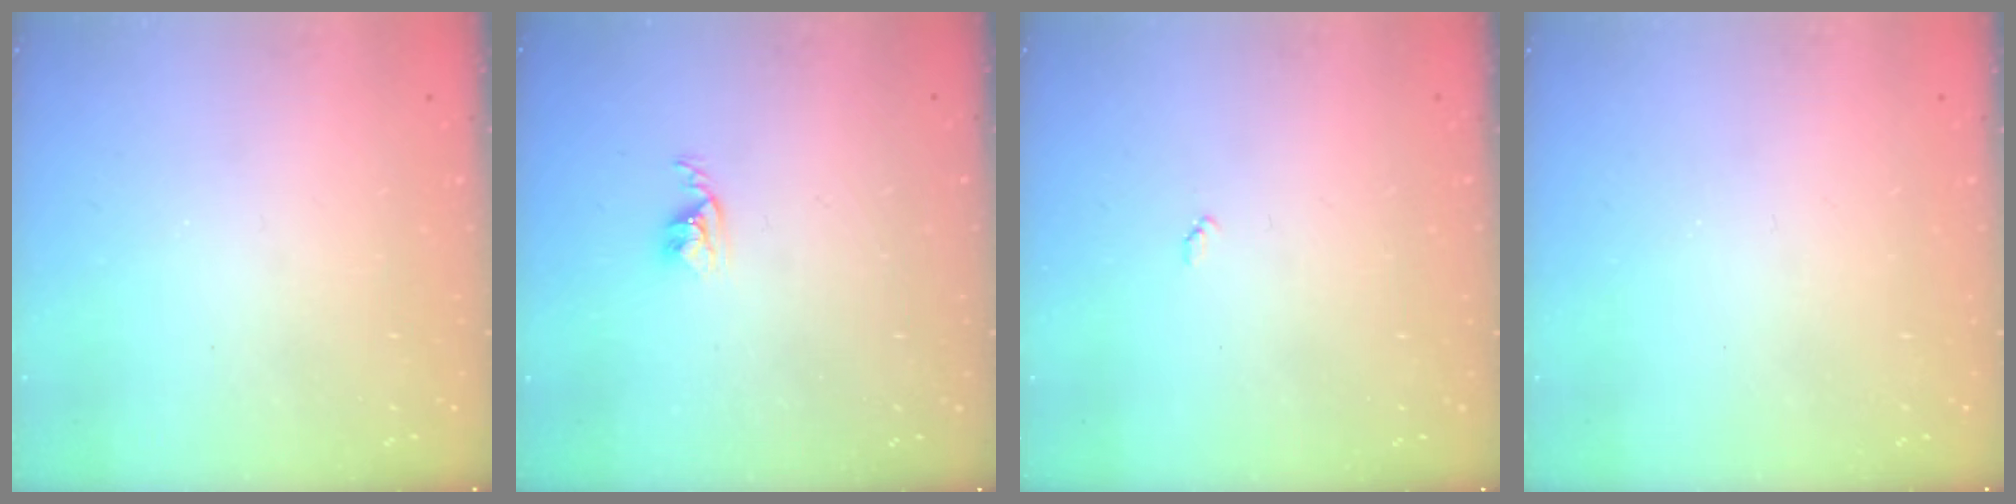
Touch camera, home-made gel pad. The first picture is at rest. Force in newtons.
{"total": 2.9, "press": 2.9, "slide": 0.4}
{"total": 3.1, "press": 3.1, "slide": 0.4}
{"total": 0.0}